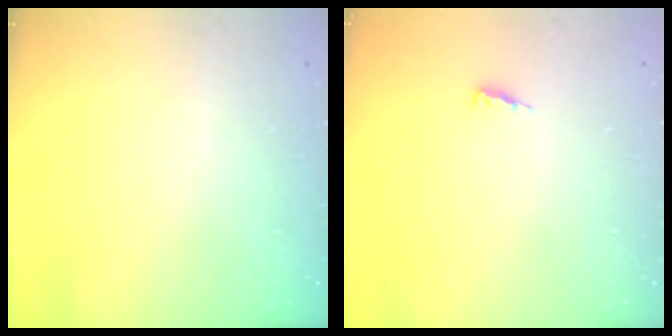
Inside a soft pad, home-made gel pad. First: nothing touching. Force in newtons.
{"total": 4.2, "press": 4.2, "slide": 0.6}